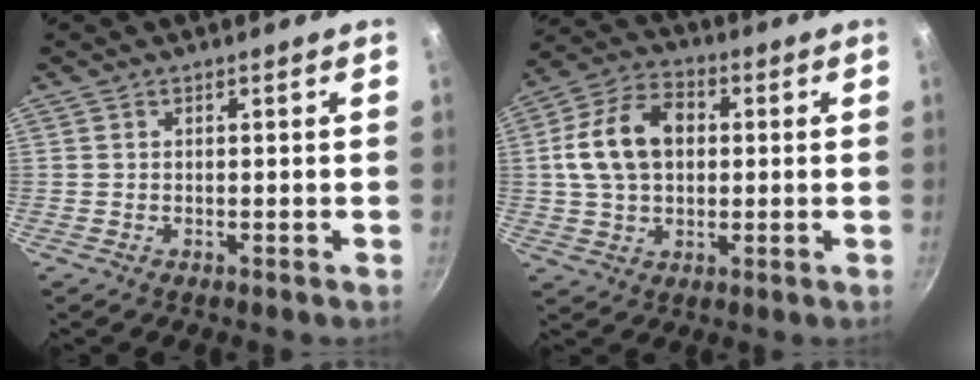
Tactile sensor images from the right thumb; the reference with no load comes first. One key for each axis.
{"total": 13.5, "fx": 1.7, "fy": 9.5, "fz": 9.4, "tx": -0.152, "ty": 0.020, "tz": 0.020}